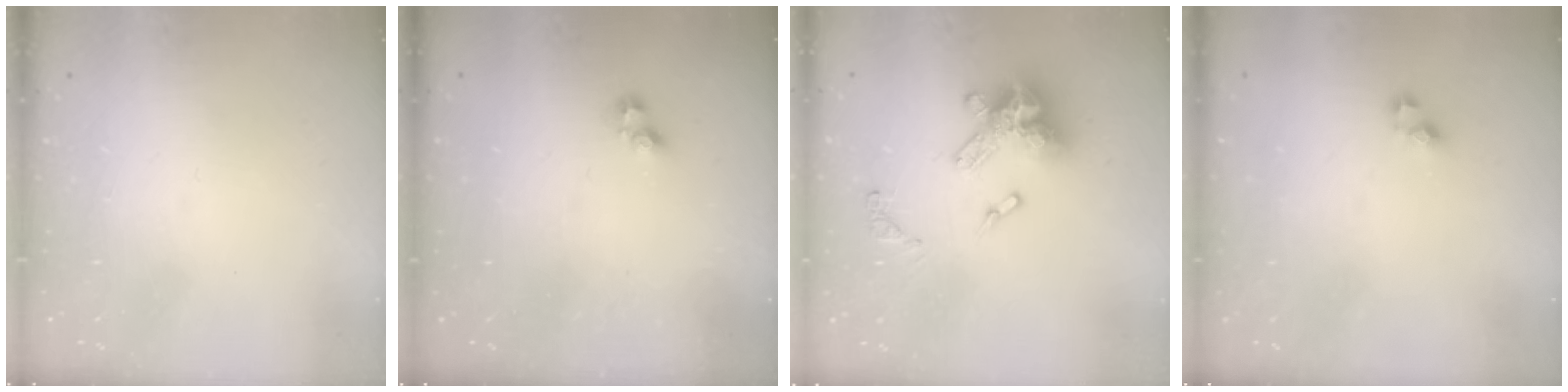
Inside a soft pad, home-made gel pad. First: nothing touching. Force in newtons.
{"total": 1.6, "press": 1.5, "slide": 0.3}
{"total": 13.7, "press": 13.6, "slide": 1.5}
{"total": 3.7, "press": 3.7, "slide": 0.1}